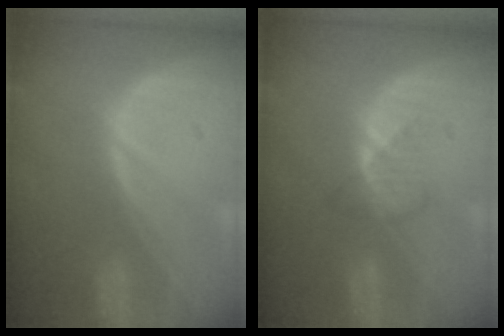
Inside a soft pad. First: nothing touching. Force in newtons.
{"total": 2.5, "press": 2.5, "slide": 0.4}